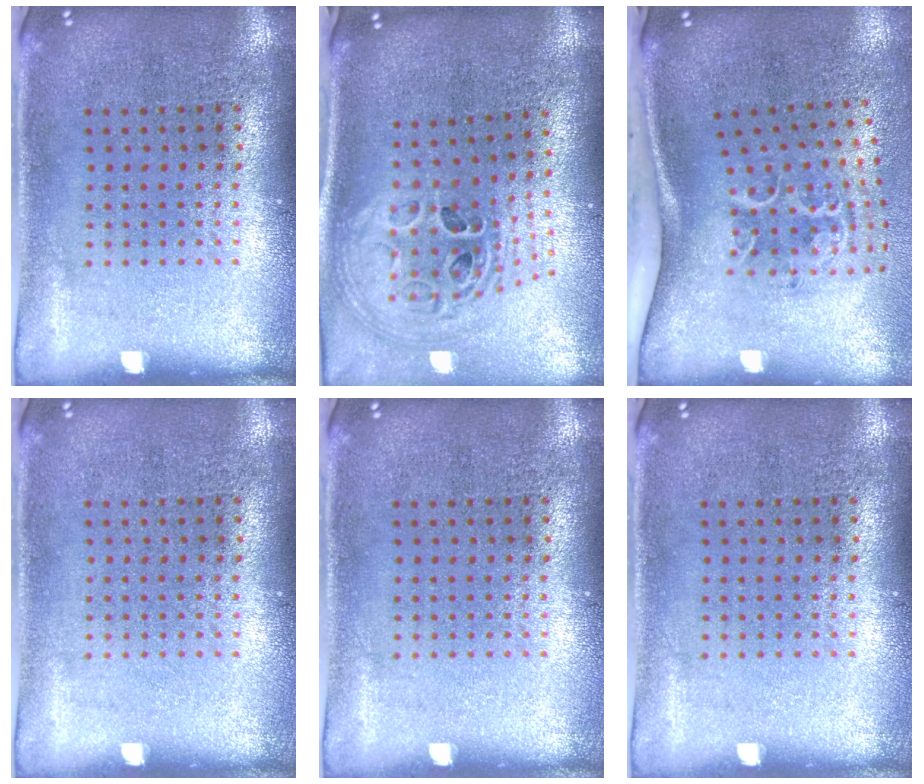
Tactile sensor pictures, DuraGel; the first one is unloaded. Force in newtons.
{"total": 2.1, "press": 1.6, "slide": 1.3}
{"total": 2.2, "press": 1.4, "slide": 1.7}
{"total": 0.0}
{"total": 0.0}
{"total": 0.0}